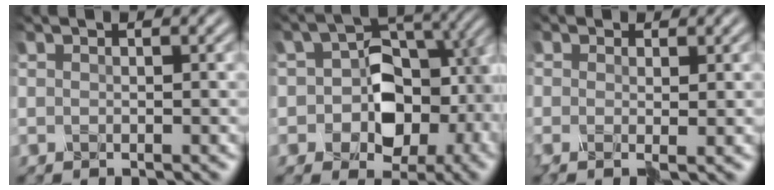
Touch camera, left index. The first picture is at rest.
{"total": 8.2, "force": [-1.3, 6.5, 4.8], "torque": [-0.044, 0.010, -0.032]}
{"total": 1.1, "force": [0.2, 0.3, 1.0], "torque": [-0.019, 0.002, -0.001]}